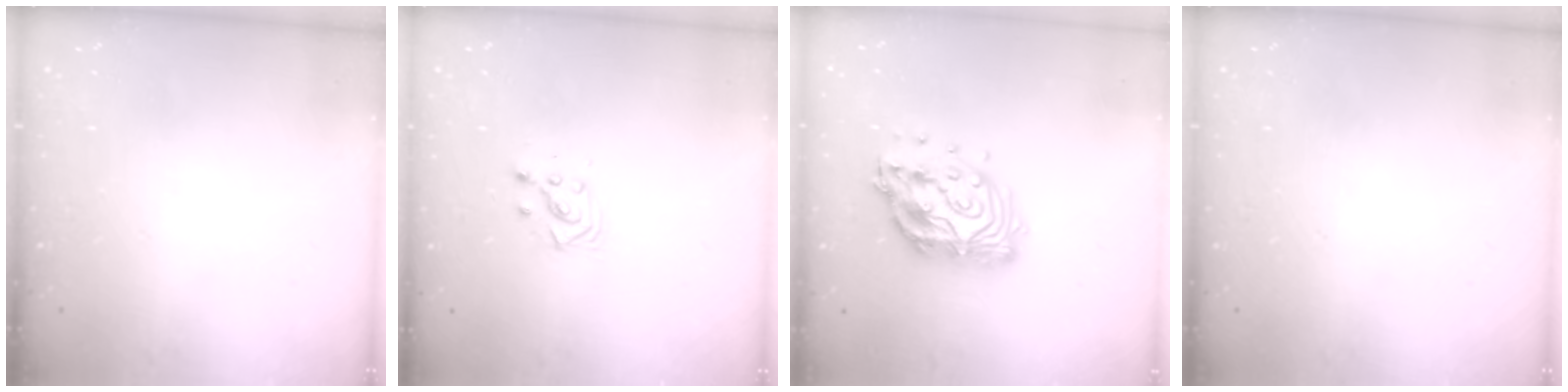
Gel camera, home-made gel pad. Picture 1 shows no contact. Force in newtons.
{"total": 3.4, "press": 3.3, "slide": 1.0}
{"total": 15.0, "press": 14.9, "slide": 1.3}
{"total": 0.0}